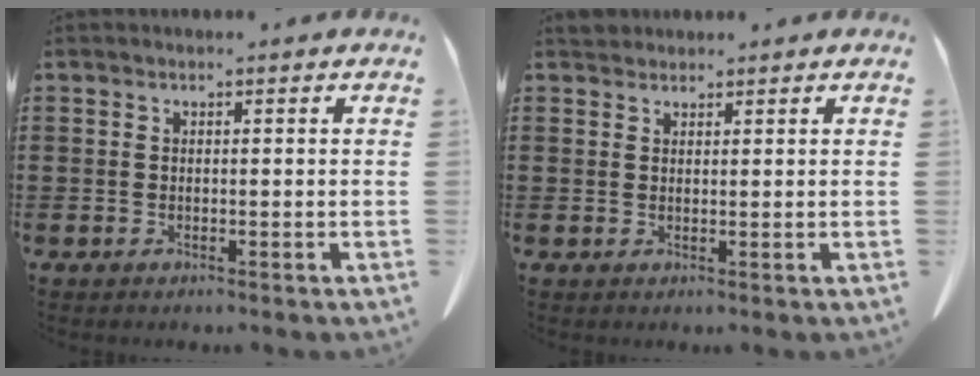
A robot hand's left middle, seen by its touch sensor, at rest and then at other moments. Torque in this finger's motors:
{"motor_torque": [0.43, 0.28, 0.02, 0.00]}